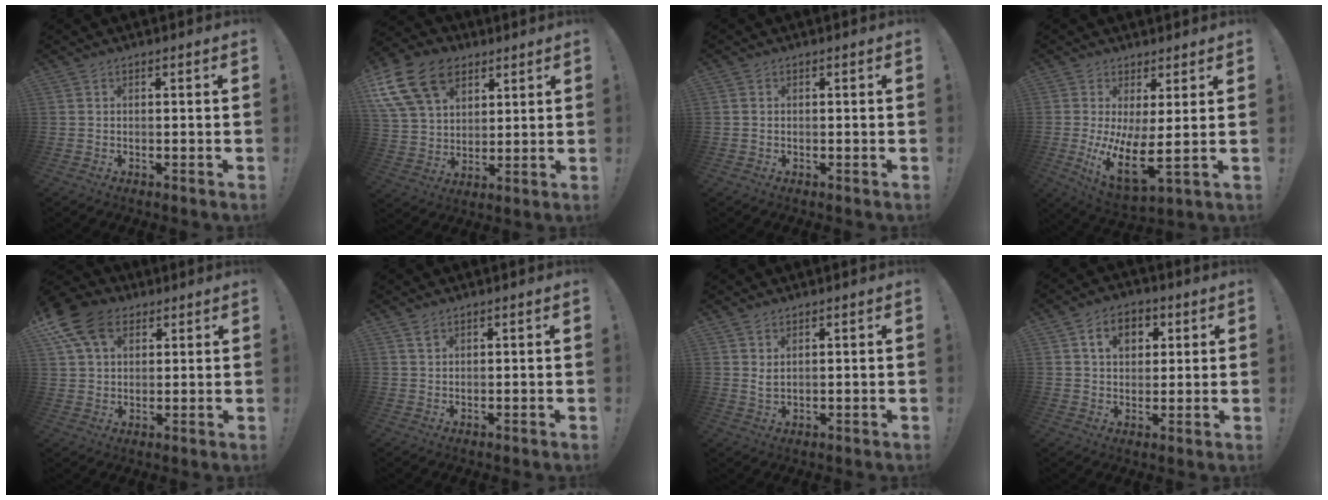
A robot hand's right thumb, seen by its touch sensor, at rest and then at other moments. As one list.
[{"total": 19.3, "force": [9.0, 13.5, 10.5], "torque": [-0.189, -0.044, 0.167]}, {"total": 0.8, "force": [0.0, 0.8, 0.1], "torque": [-0.003, 0.005, 0.000]}, {"total": 10.6, "force": [1.2, 2.8, 10.1], "torque": [-0.176, -0.037, 0.026]}, {"total": 15.0, "force": [7.0, 10.4, 8.3], "torque": [-0.148, -0.024, 0.134]}, {"total": 1.4, "force": [1.0, 0.7, 0.6], "torque": [-0.001, -0.004, 0.017]}, {"total": 2.7, "force": [1.7, 1.2, 1.7], "torque": [-0.021, -0.007, 0.027]}, {"total": 9.4, "force": [3.3, 6.9, 5.3], "torque": [-0.074, 0.000, 0.061]}]